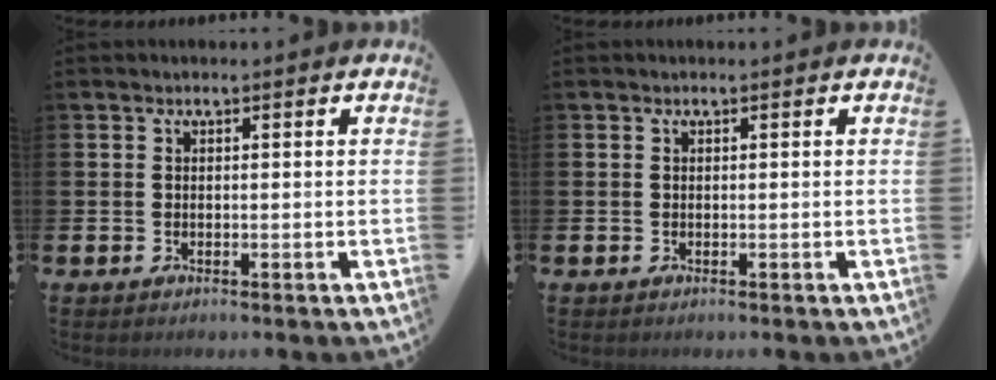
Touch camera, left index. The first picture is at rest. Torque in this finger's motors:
{"motor_torque": [-0.03, 0.03, 0.00, 0.00]}